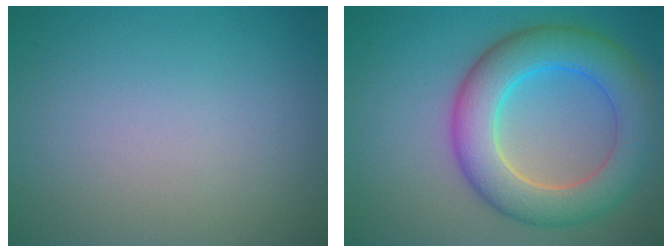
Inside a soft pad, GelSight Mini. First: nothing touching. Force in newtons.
{"total": 7.9, "press": 7.9, "slide": 0.5}